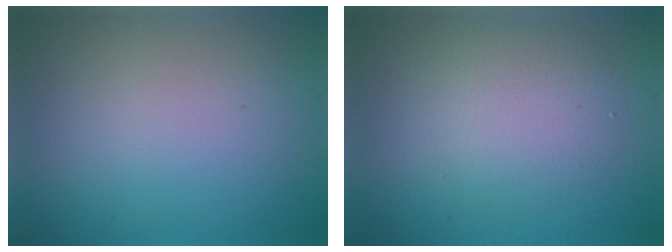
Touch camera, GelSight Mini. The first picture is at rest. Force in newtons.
{"total": 3.7, "press": 3.7, "slide": 0.4}